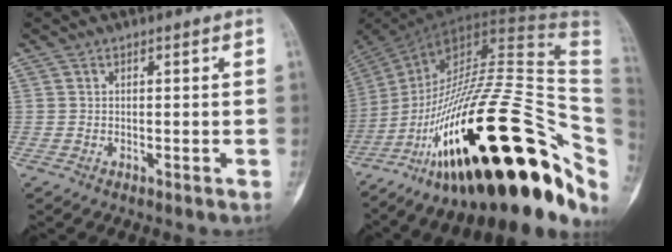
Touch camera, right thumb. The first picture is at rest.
{"total": 41.7, "force": [-13.6, 16.3, 35.8], "torque": [-0.485, 0.089, -0.211]}